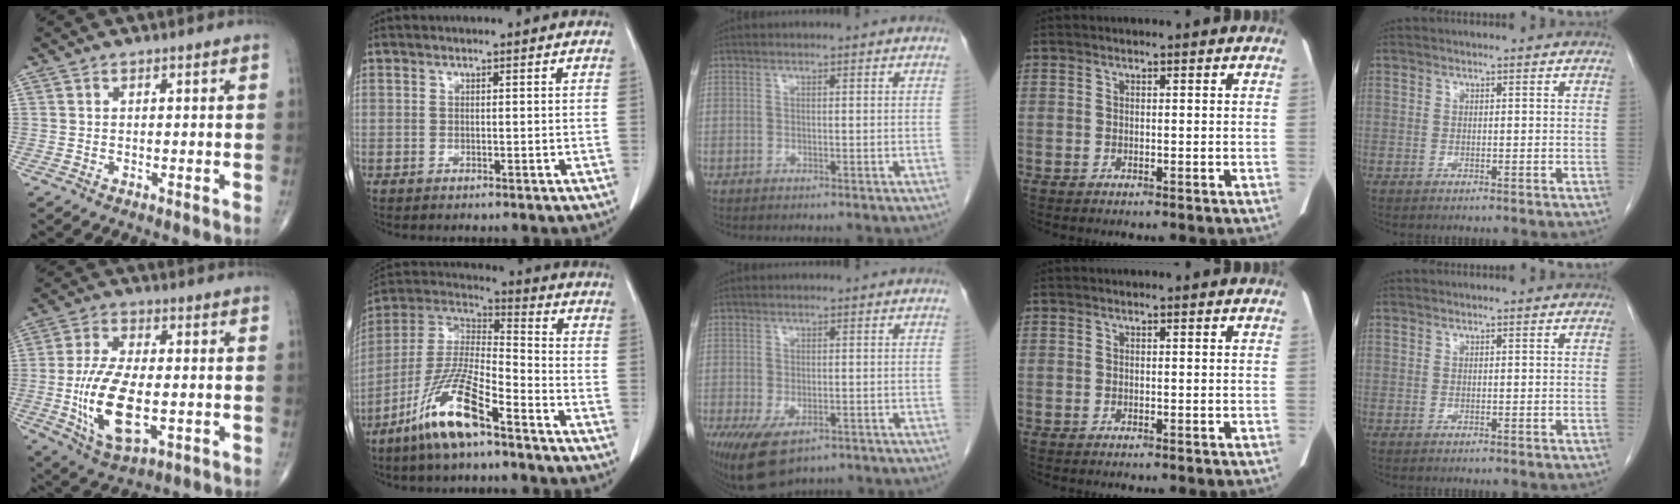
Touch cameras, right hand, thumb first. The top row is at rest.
{"thumb": {"total": 15.0, "force": [-2.6, 6.9, 13.0], "torque": [-0.250, -0.005, -0.039]}, "index": {"total": 13.8, "force": [-8.7, 2.1, 10.5], "torque": [-0.222, -0.017, -0.169]}, "middle": {"total": 7.0, "force": [-4.0, 3.3, 4.8], "torque": [-0.086, -0.015, -0.063]}}